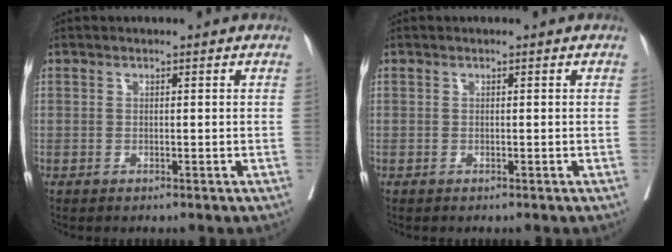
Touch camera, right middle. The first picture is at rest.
{"total": 0.0}